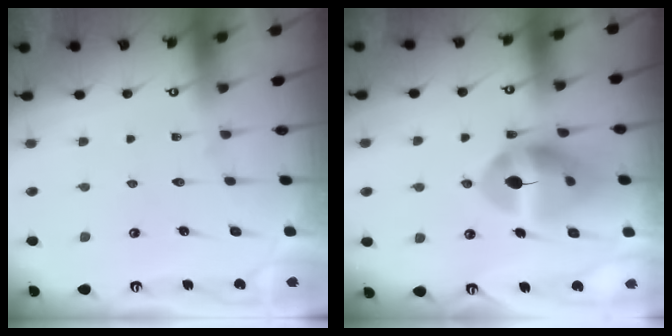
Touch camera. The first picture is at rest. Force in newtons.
{"total": 13.6, "press": 13.5, "slide": 1.7}